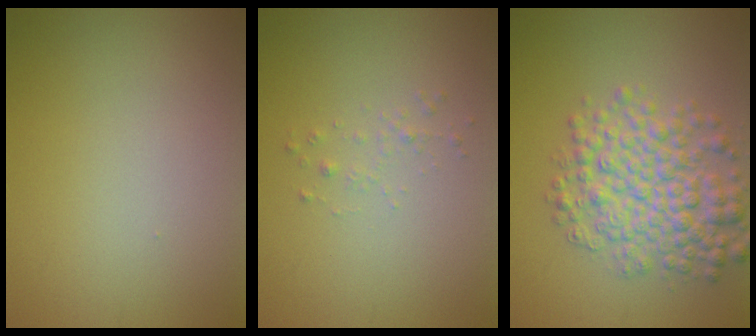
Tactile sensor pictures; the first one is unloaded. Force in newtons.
{"total": 0.8, "press": 0.8, "slide": 0.0}
{"total": 6.1, "press": 6.1, "slide": 0.1}